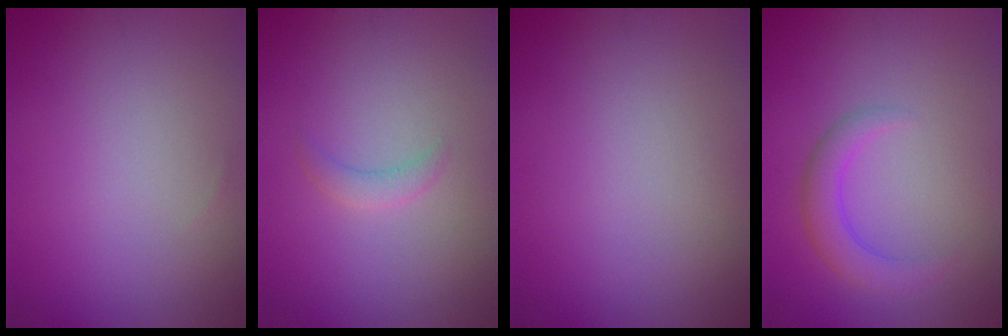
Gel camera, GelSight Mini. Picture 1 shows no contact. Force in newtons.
{"total": 1.2, "press": 1.2, "slide": 0.2}
{"total": 0.0}
{"total": 2.6, "press": 2.6, "slide": 0.1}